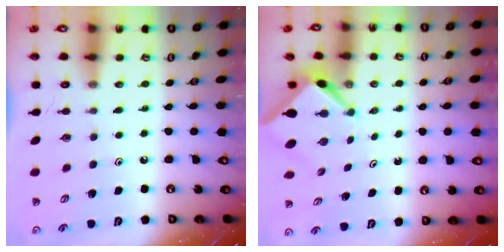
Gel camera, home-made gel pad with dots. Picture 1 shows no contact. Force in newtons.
{"total": 2.6, "press": 2.6, "slide": 0.3}